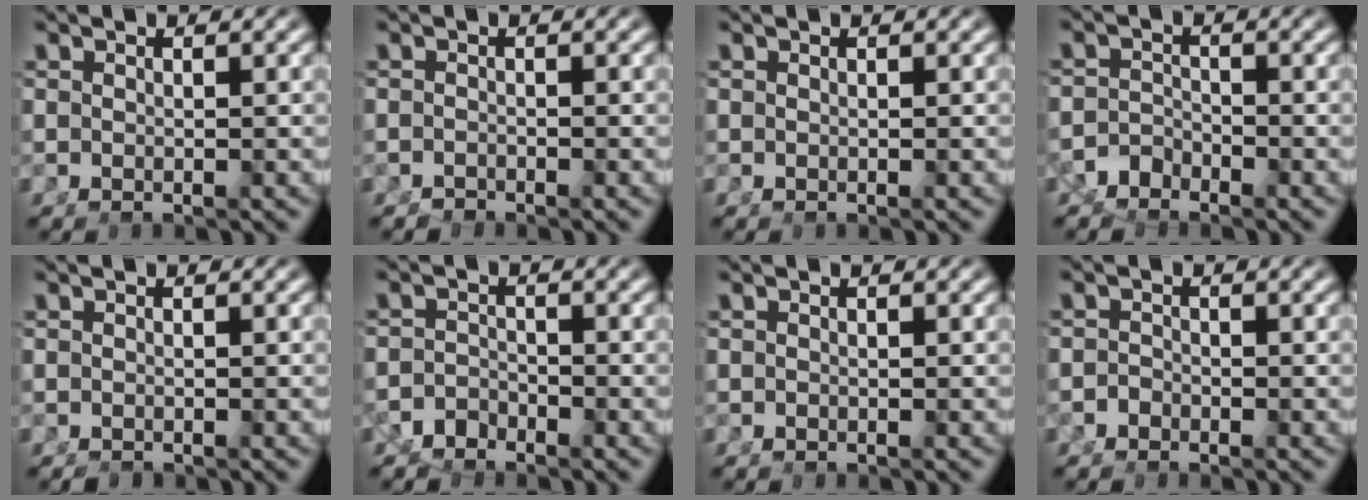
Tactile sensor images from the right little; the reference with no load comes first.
{"total": 1.2, "force": [-0.9, -0.7, -0.4], "torque": [0.006, -0.011, -0.011]}
{"total": 0.0}
{"total": 2.8, "force": [-2.5, 1.3, 0.2], "torque": [-0.008, -0.011, -0.040]}
{"total": 0.9, "force": [-0.6, -0.7, -0.2], "torque": [0.003, -0.007, -0.006]}
{"total": 2.5, "force": [-2.4, 0.7, -0.1], "torque": [0.001, -0.014, -0.037]}
{"total": 0.7, "force": [-0.1, -0.7, -0.1], "torque": [0.004, -0.002, 0.000]}
{"total": 1.2, "force": [-1.1, -0.1, -0.3], "torque": [0.008, -0.010, -0.017]}